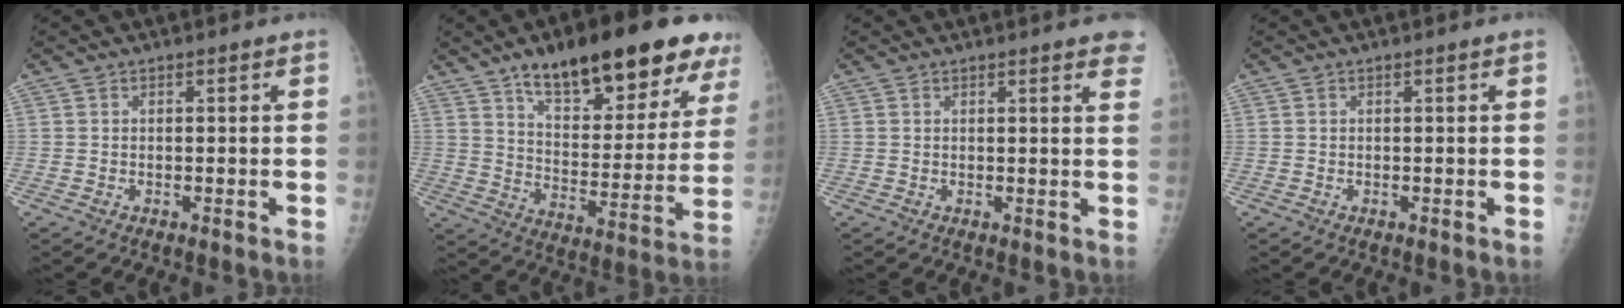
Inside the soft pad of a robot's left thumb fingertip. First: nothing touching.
{"total": 24.7, "force": [15.5, 8.7, 17.2], "torque": [-0.206, -0.044, 0.233]}
{"total": 5.6, "force": [4.5, 1.3, 3.2], "torque": [-0.021, -0.008, 0.038]}
{"total": 0.0}